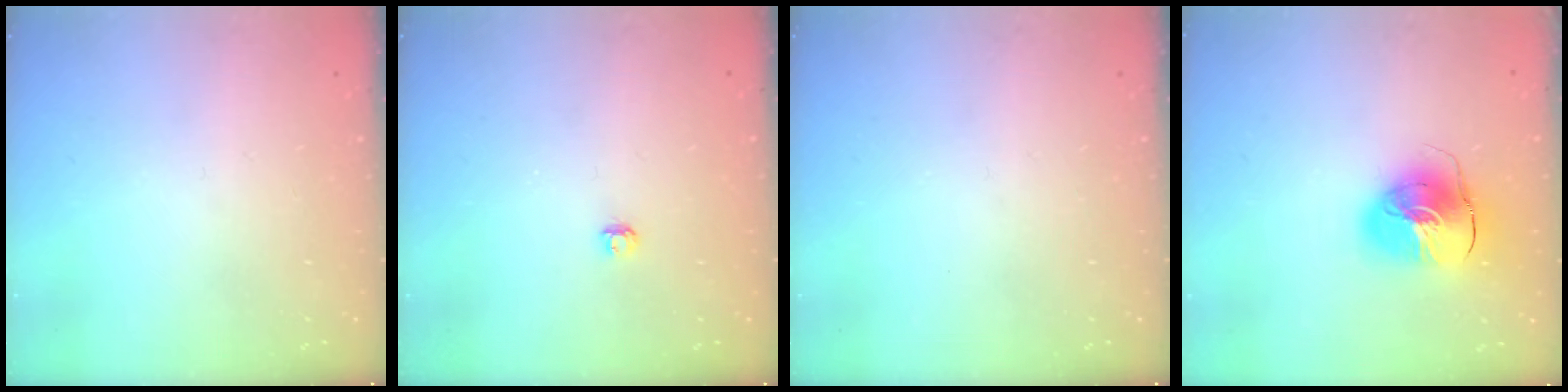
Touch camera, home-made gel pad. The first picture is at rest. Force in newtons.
{"total": 2.9, "press": 2.9, "slide": 0.3}
{"total": 0.0}
{"total": 11.5, "press": 11.4, "slide": 1.5}